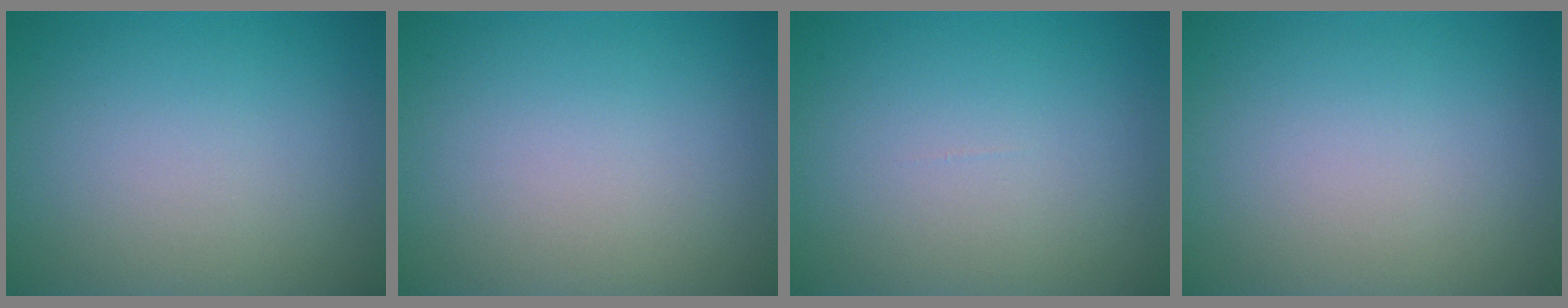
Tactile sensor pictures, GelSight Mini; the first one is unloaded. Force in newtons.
{"total": 0.0}
{"total": 0.0}
{"total": 0.0}